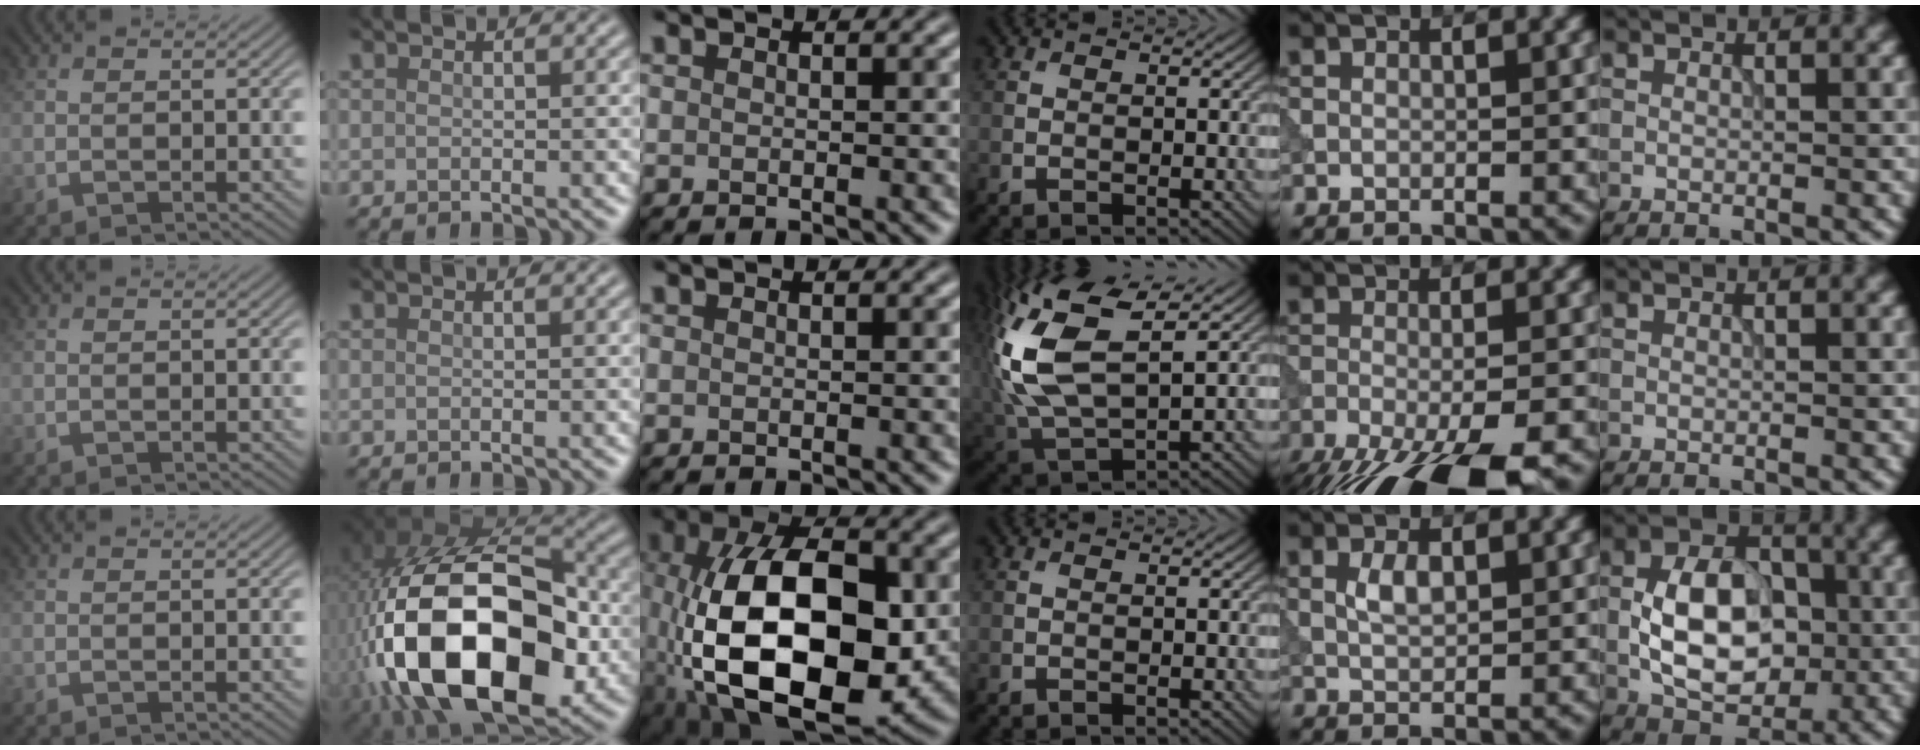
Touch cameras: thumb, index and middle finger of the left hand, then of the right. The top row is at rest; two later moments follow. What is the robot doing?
{"motion": "insert", "object": "power adapter"}